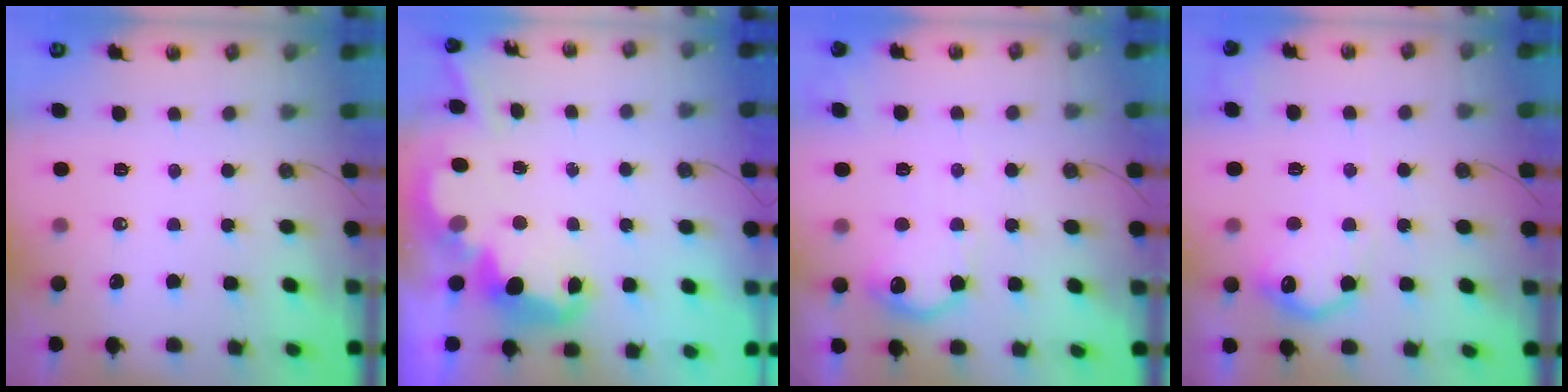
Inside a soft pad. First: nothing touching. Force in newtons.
{"total": 6.7, "press": 6.7, "slide": 0.4}
{"total": 12.5, "press": 12.5, "slide": 0.4}
{"total": 13.5, "press": 13.5, "slide": 0.6}